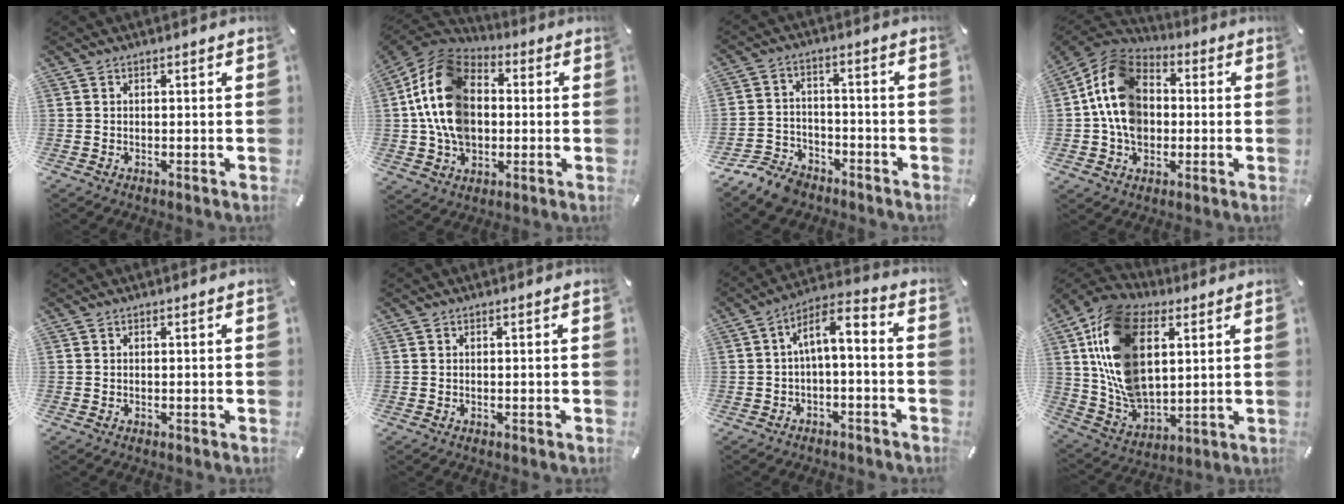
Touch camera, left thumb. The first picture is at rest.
{"total": 17.2, "force": [-0.3, 13.2, 11.0], "torque": [-0.255, 0.016, -0.006]}
{"total": 9.1, "force": [-7.3, 4.6, 2.9], "torque": [-0.052, 0.042, -0.136]}
{"total": 14.3, "force": [-0.9, 11.7, 8.2], "torque": [-0.193, 0.017, -0.018]}
{"total": 0.0}
{"total": 0.0}
{"total": 5.9, "force": [-1.0, 2.6, 5.2], "torque": [-0.096, 0.004, -0.019]}
{"total": 20.6, "force": [6.3, 14.0, 13.8], "torque": [-0.321, -0.018, 0.113]}